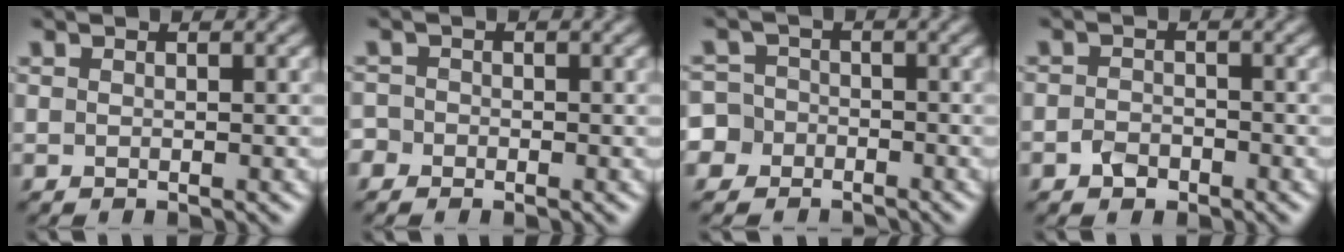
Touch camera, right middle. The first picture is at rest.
{"total": 1.7, "force": [-0.9, 1.4, 0.5], "torque": [-0.012, -0.002, -0.018]}
{"total": 5.9, "force": [-2.9, 5.1, 0.9], "torque": [-0.024, 0.010, -0.087]}
{"total": 1.6, "force": [-1.2, 0.9, 0.5], "torque": [-0.010, 0.002, -0.028]}